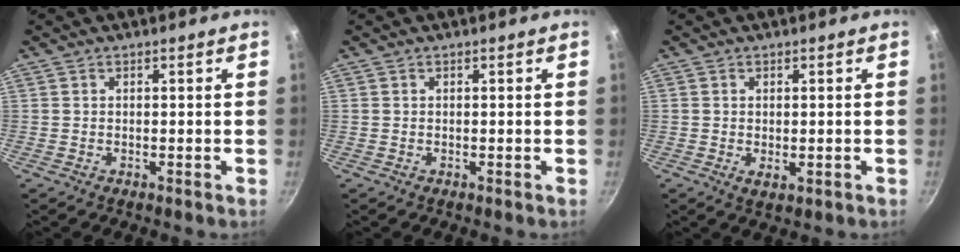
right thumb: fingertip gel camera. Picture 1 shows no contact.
{"total": 0.0}
{"total": 2.2, "force": [-0.2, 1.1, 1.9], "torque": [-0.030, -0.008, -0.001]}